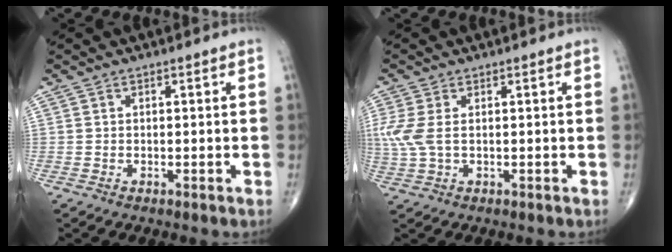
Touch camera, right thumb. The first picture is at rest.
{"total": 5.5, "force": [0.6, 3.0, 4.6], "torque": [-0.137, 0.008, 0.021]}